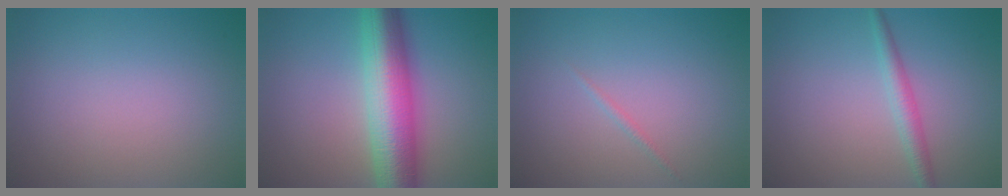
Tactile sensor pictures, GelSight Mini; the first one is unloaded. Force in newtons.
{"total": 9.9, "press": 9.9, "slide": 0.0}
{"total": 0.6, "press": 0.6, "slide": 0.0}
{"total": 2.1, "press": 2.1, "slide": 0.1}